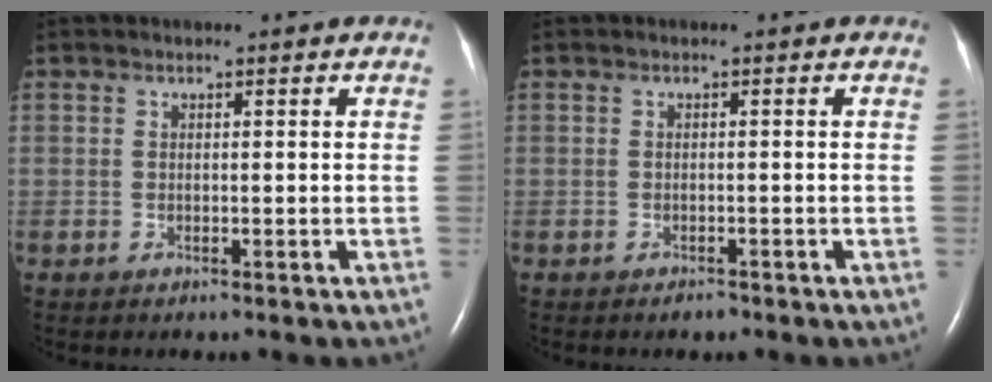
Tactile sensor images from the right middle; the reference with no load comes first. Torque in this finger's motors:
{"motor_torque": [0.16, -0.12, -0.04, -0.01]}